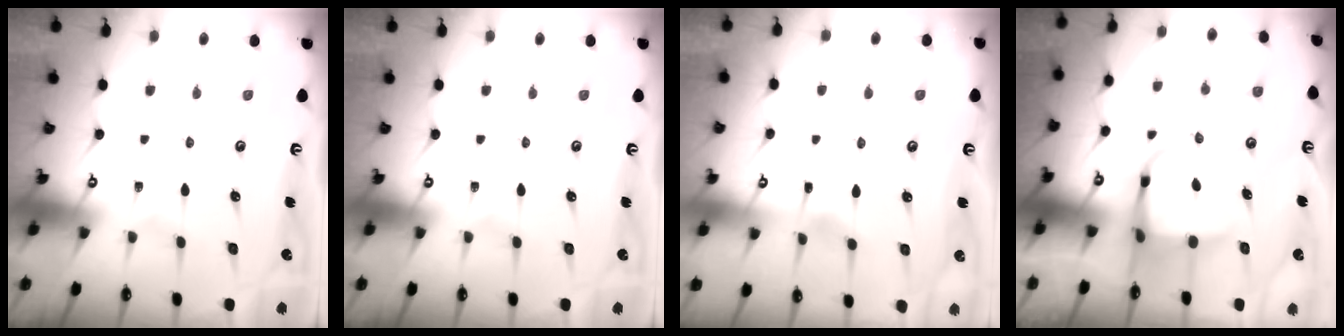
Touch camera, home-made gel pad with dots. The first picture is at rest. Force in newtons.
{"total": 0.0}
{"total": 2.6, "press": 2.5, "slide": 0.2}
{"total": 5.2, "press": 5.1, "slide": 0.7}